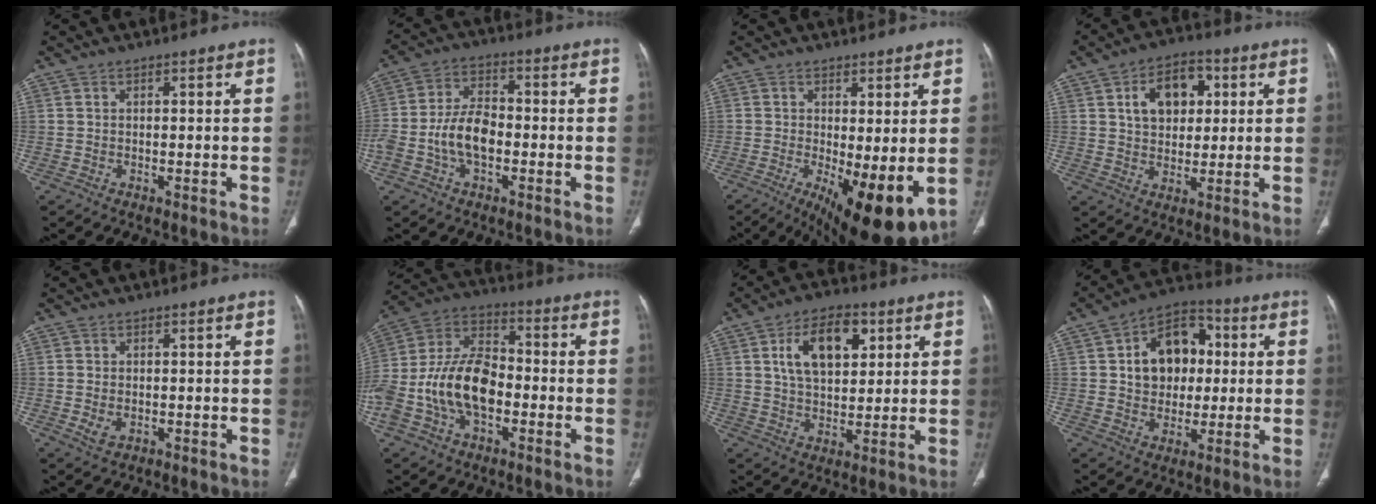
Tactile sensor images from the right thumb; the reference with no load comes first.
{"total": 9.4, "force": [-2.4, 5.5, 7.2], "torque": [-0.144, 0.028, -0.050]}
{"total": 12.7, "force": [-2.7, 4.2, 11.7], "torque": [-0.179, -0.025, -0.025]}
{"total": 10.6, "force": [3.1, 7.1, 7.2], "torque": [-0.083, 0.001, 0.048]}
{"total": 2.5, "force": [-0.5, 1.7, 1.8], "torque": [-0.037, -0.003, -0.004]}
{"total": 18.6, "force": [-4.3, 11.5, 14.0], "torque": [-0.274, 0.045, -0.077]}
{"total": 12.5, "force": [4.4, 7.1, 9.2], "torque": [-0.131, -0.005, 0.076]}
{"total": 14.0, "force": [2.2, 10.5, 9.1], "torque": [-0.100, 0.016, 0.031]}